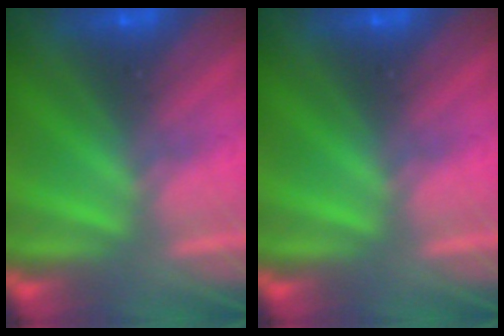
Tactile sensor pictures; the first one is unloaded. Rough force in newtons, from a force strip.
{"total": 0.0}